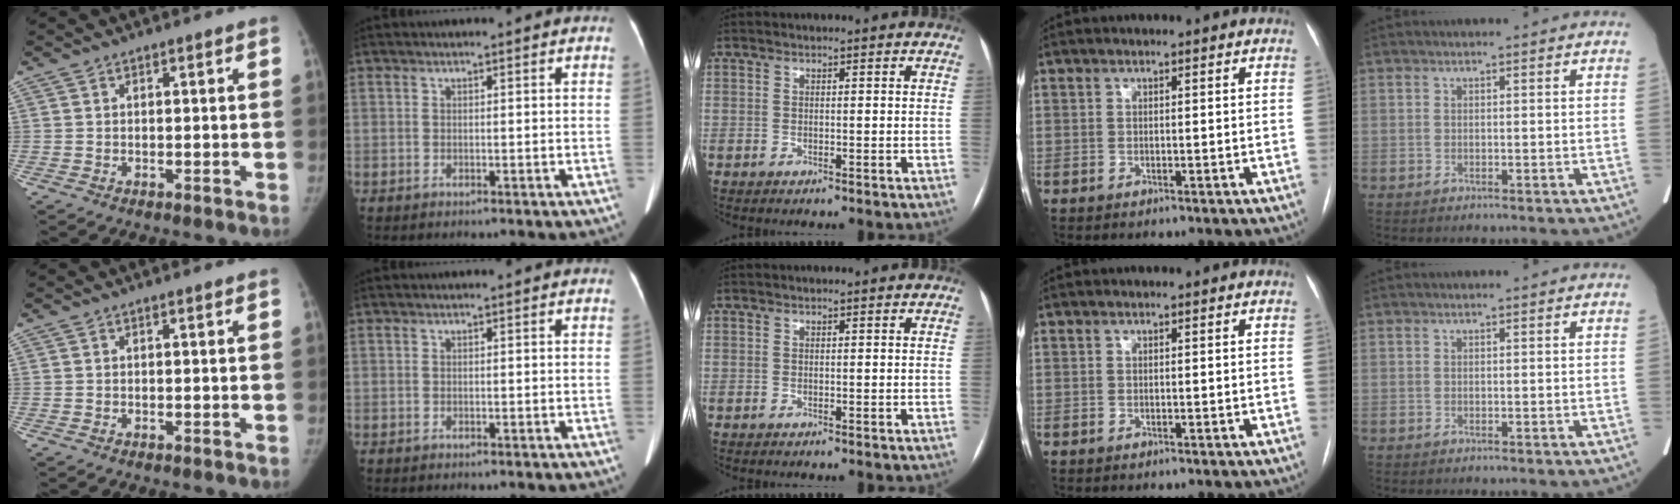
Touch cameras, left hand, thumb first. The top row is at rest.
{}